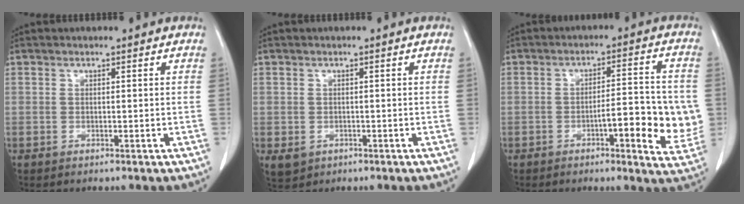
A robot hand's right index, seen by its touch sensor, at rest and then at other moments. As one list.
[{"total": 2.3, "force": [-0.8, 2.0, 0.9], "torque": [-0.017, -0.001, -0.001]}, {"total": 10.8, "force": [-2.3, 2.4, 10.2], "torque": [-0.124, 0.011, -0.027]}]